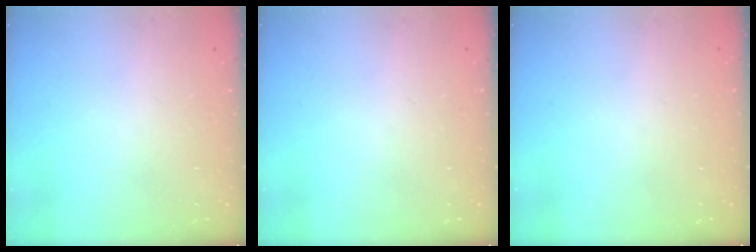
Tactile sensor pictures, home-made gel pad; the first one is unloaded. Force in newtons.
{"total": 0.0}
{"total": 0.0}